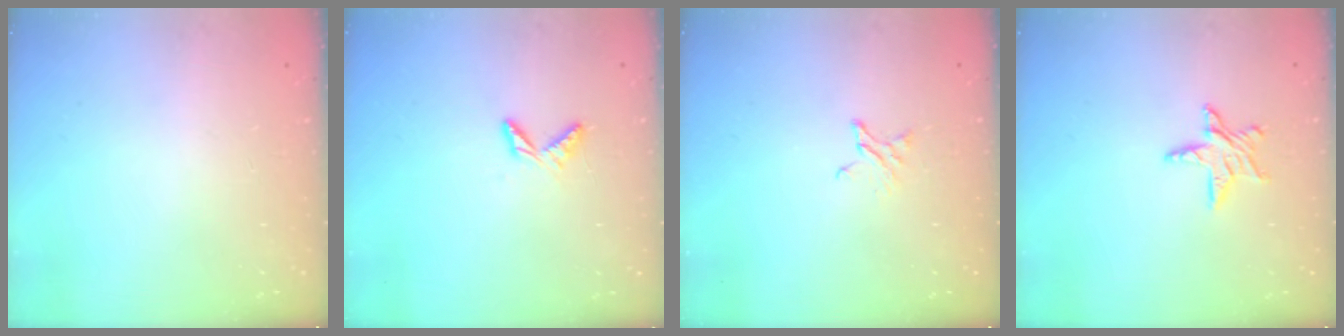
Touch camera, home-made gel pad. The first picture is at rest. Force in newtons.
{"total": 4.7, "press": 4.7, "slide": 0.4}
{"total": 2.0, "press": 2.0, "slide": 0.1}
{"total": 7.5, "press": 7.4, "slide": 0.8}